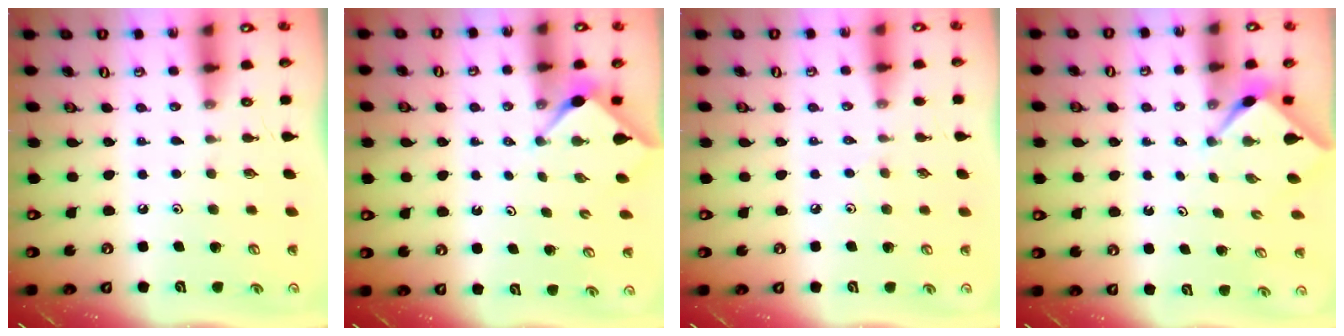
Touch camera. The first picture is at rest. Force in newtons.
{"total": 3.0, "press": 3.0, "slide": 0.4}
{"total": 2.5, "press": 2.5, "slide": 0.5}
{"total": 2.3, "press": 2.3, "slide": 0.1}